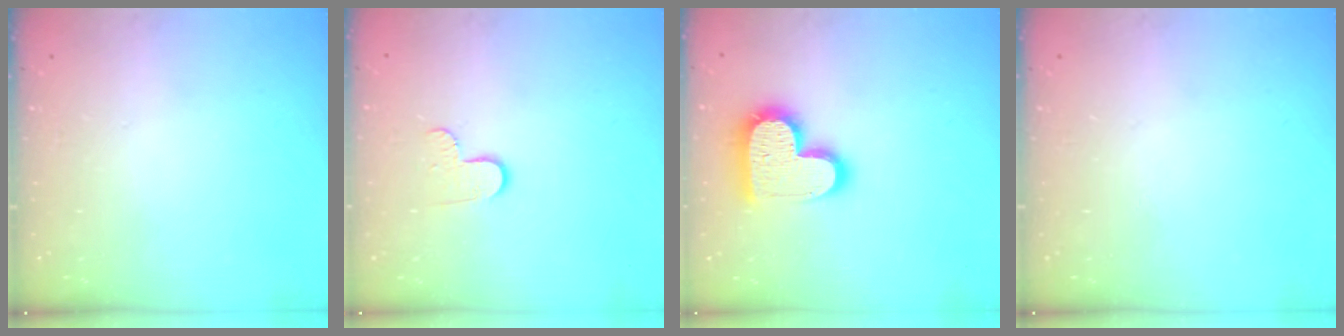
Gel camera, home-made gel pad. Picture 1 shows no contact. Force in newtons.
{"total": 6.0, "press": 6.0, "slide": 0.6}
{"total": 17.1, "press": 17.1, "slide": 1.1}
{"total": 0.0}